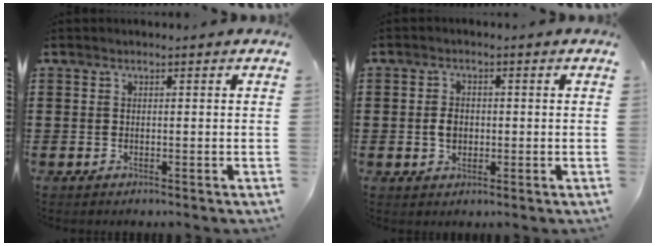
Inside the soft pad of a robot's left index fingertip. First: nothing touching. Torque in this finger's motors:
{"motor_torque": [0.49, 0.43, 0.16, 0.06]}